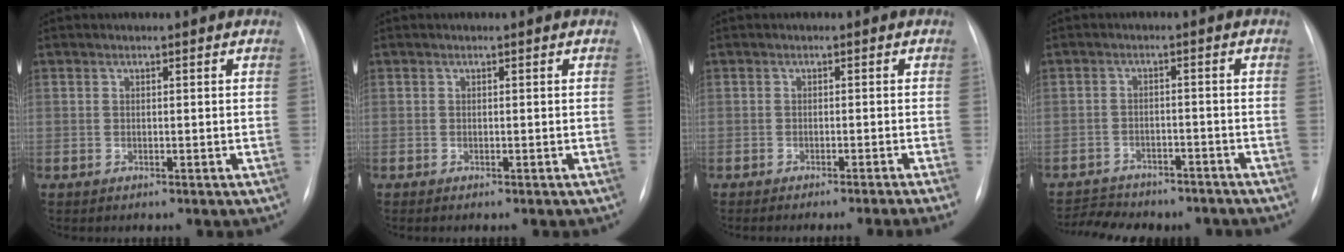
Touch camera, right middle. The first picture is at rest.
{"total": 0.6, "force": [-0.5, 0.0, 0.3], "torque": [-0.006, -0.002, -0.006]}
{"total": 6.7, "force": [-5.6, -2.0, 3.0], "torque": [-0.009, -0.008, -0.073]}
{"total": 10.1, "force": [-9.2, 3.4, 2.5], "torque": [-0.048, 0.014, -0.121]}